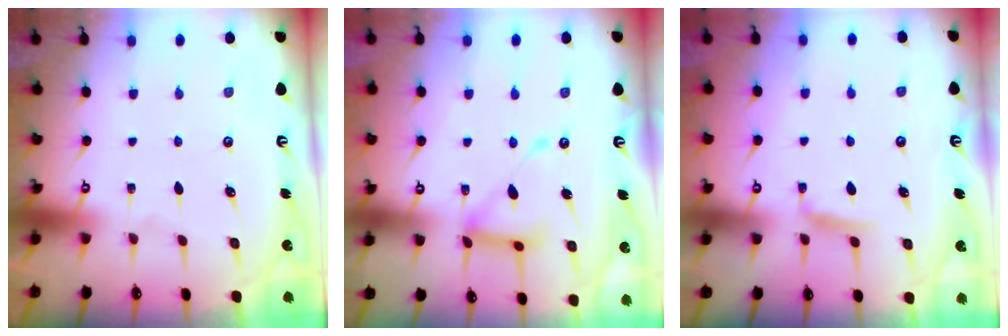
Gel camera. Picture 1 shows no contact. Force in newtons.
{"total": 13.9, "press": 13.8, "slide": 1.2}
{"total": 5.2, "press": 5.2, "slide": 0.7}